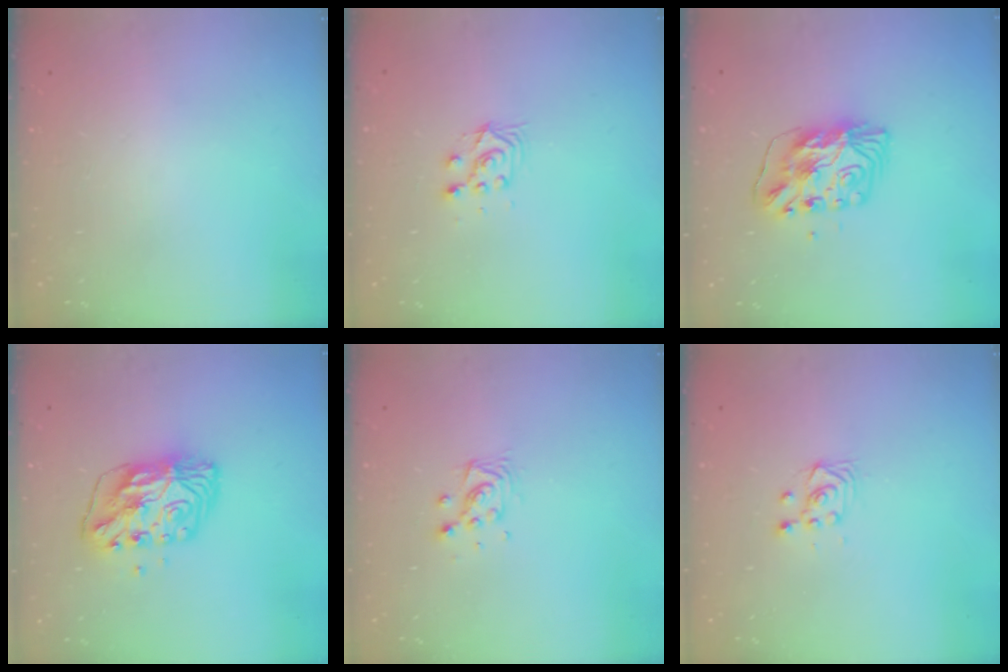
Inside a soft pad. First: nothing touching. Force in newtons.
{"total": 7.0, "press": 7.0, "slide": 0.7}
{"total": 10.3, "press": 10.3, "slide": 0.8}
{"total": 11.3, "press": 11.2, "slide": 1.6}
{"total": 6.3, "press": 6.3, "slide": 0.3}
{"total": 2.9, "press": 2.9, "slide": 0.6}